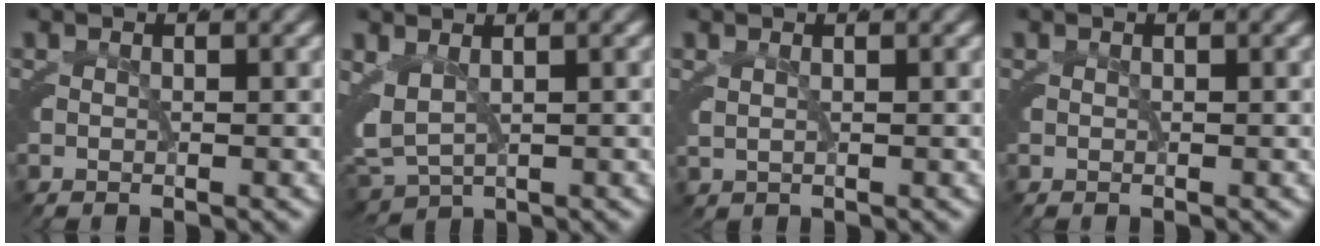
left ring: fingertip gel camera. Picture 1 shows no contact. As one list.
[{"total": 5.3, "force": [0.2, 4.4, 2.9], "torque": [-0.097, -0.028, 0.016]}, {"total": 0.6, "force": [0.5, 0.0, 0.3], "torque": [-0.006, -0.002, 0.014]}, {"total": 0.0}]